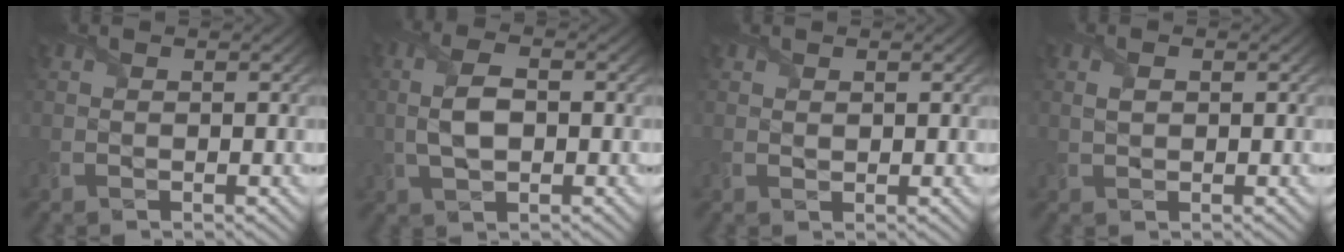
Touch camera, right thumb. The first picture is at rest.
{"total": 5.0, "force": [-0.2, 2.6, 4.3], "torque": [-0.103, 0.002, -0.006]}
{"total": 0.5, "force": [0.4, 0.3, 0.2], "torque": [-0.008, -0.002, 0.009]}
{"total": 1.4, "force": [0.4, 0.8, 1.1], "torque": [-0.027, -0.001, 0.008]}